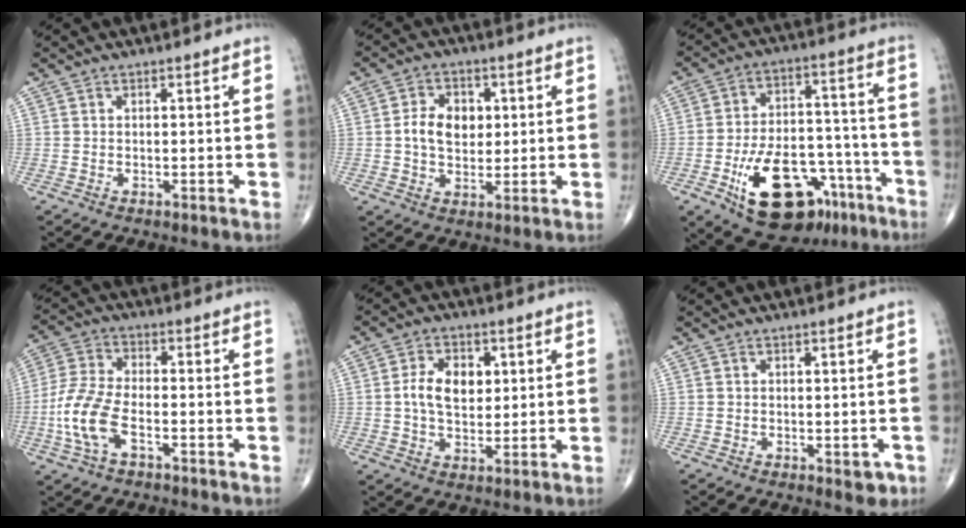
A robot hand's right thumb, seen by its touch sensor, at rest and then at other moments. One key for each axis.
{"total": 7.8, "fx": 1.0, "fy": 5.6, "fz": 5.3, "tx": -0.066, "ty": 0.003, "tz": 0.014}
{"total": 20.2, "fx": -10.4, "fy": 11.0, "fz": 13.4, "tx": -0.183, "ty": 0.069, "tz": -0.150}
{"total": 10.3, "fx": -3.6, "fy": 5.1, "fz": 8.2, "tx": -0.186, "ty": 0.022, "tz": -0.074}
{"total": 8.0, "fx": 1.3, "fy": 5.3, "fz": 5.9, "tx": -0.083, "ty": 0.001, "tz": 0.020}
{"total": 2.4, "fx": -1.0, "fy": 1.2, "fz": 1.8, "tx": -0.005, "ty": 0.002, "tz": -0.010}